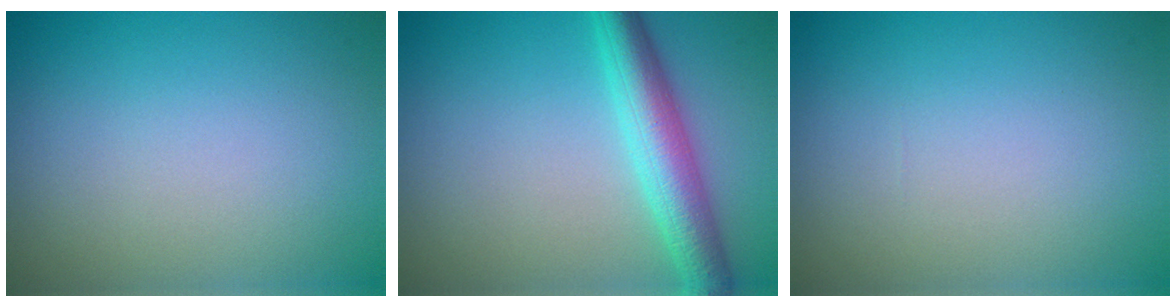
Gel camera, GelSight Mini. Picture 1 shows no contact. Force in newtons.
{"total": 5.0, "press": 5.0, "slide": 0.1}
{"total": 0.0}